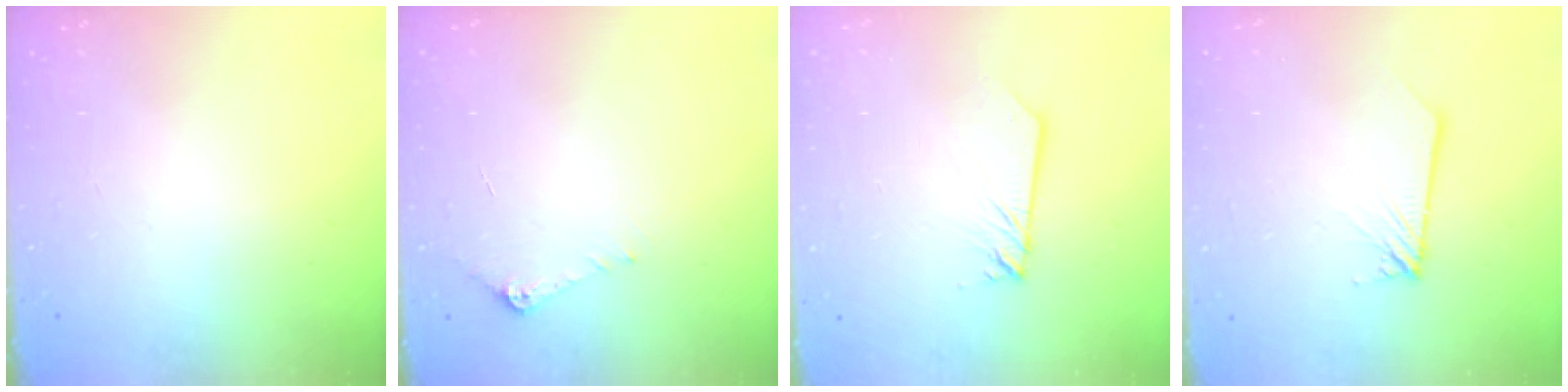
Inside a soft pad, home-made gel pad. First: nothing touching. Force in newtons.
{"total": 5.1, "press": 5.0, "slide": 0.7}
{"total": 3.0, "press": 3.0, "slide": 0.4}
{"total": 2.7, "press": 2.7, "slide": 0.2}